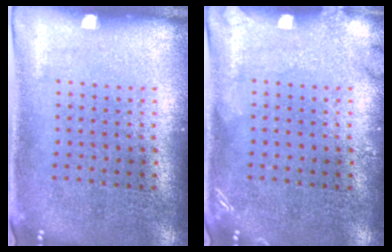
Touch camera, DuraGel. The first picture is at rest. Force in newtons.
{"total": 1.5, "press": 1.5, "slide": 0.2}